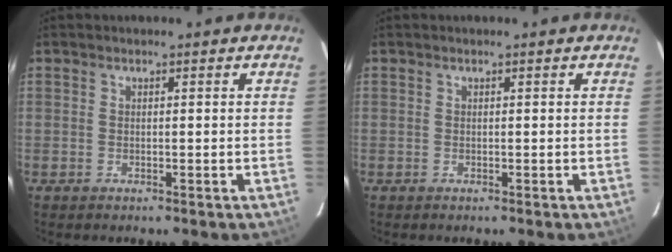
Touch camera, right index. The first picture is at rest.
{"total": 0.0}